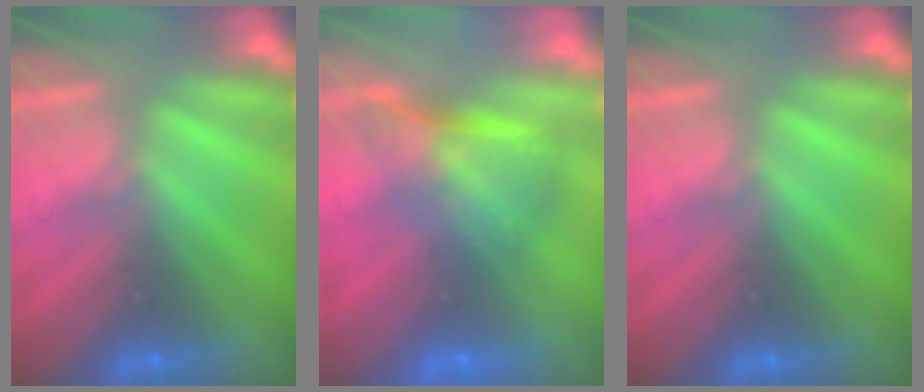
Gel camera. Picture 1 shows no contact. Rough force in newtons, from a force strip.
{"total": 11.6}
{"total": 0.0}